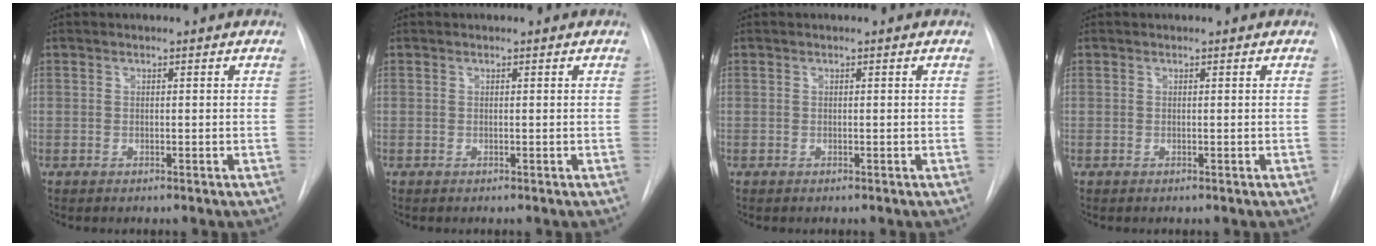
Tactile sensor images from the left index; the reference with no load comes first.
{"total": 0.0}
{"total": 0.0}
{"total": 0.0}